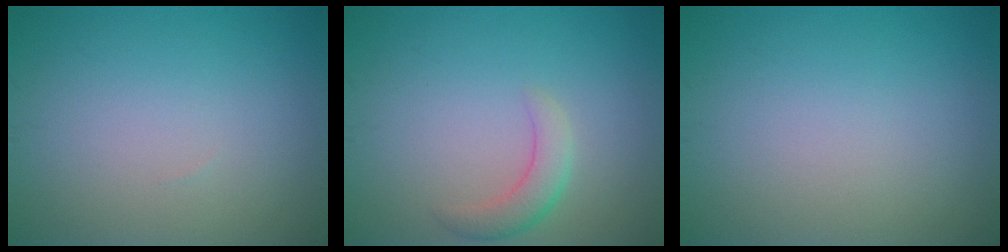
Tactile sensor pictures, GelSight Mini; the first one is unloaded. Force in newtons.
{"total": 2.4, "press": 2.4, "slide": 0.2}
{"total": 0.0}